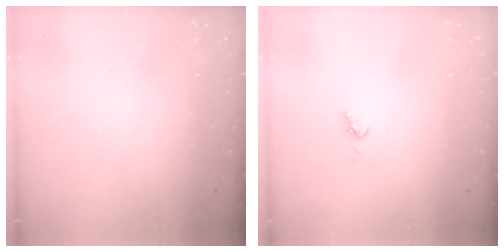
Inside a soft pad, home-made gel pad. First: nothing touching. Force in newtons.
{"total": 3.0, "press": 3.0, "slide": 0.4}